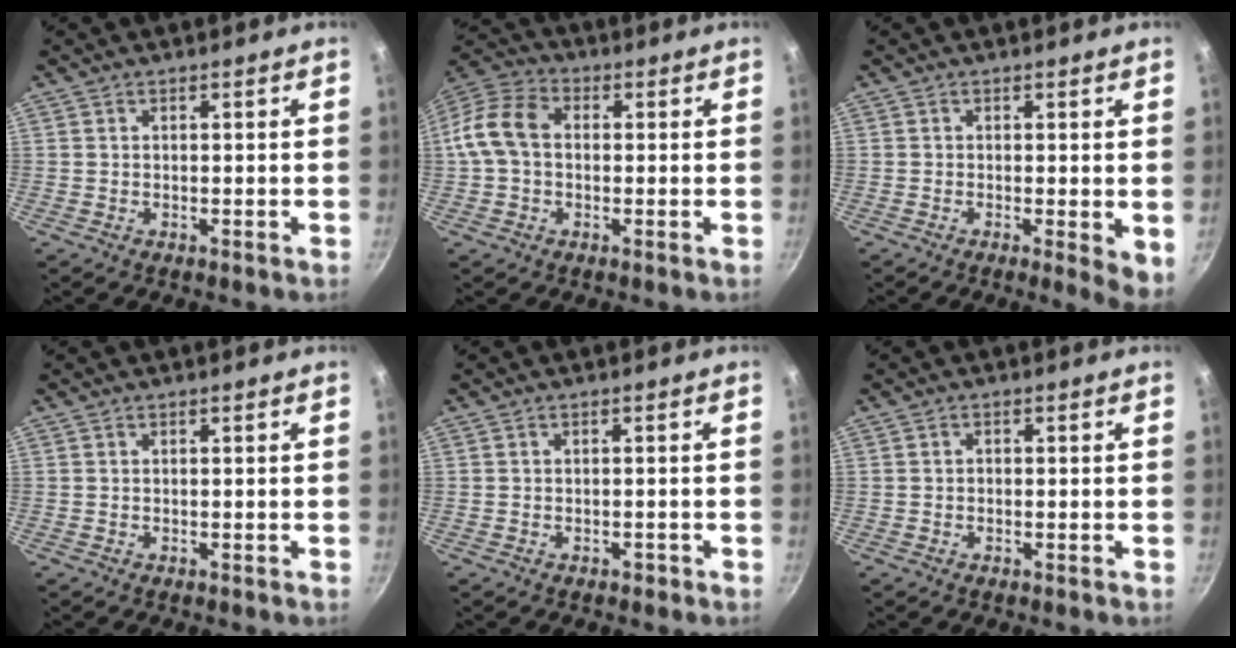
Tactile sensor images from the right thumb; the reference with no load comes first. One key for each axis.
{"total": 10.4, "fx": 0.2, "fy": 7.6, "fz": 7.0, "tx": -0.119, "ty": 0.030, "tz": -0.015}
{"total": 4.4, "fx": -0.5, "fy": 1.2, "fz": 4.2, "tx": -0.049, "ty": -0.009, "tz": -0.007}
{"total": 0.0}
{"total": 0.9, "fx": -0.6, "fy": 0.6, "fz": 0.4, "tx": -0.001, "ty": 0.009, "tz": -0.004}
{"total": 0.8, "fx": -0.2, "fy": 0.6, "fz": 0.4, "tx": -0.008, "ty": 0.005, "tz": -0.004}